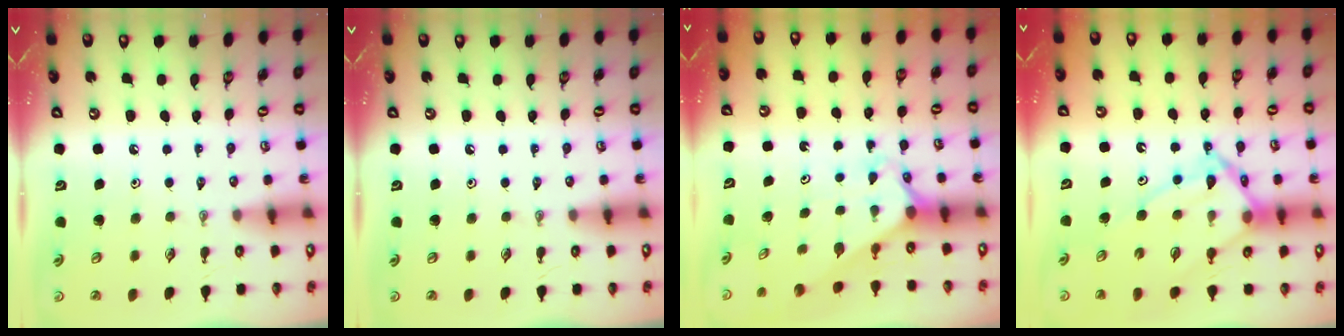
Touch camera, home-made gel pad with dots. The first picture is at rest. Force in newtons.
{"total": 0.0}
{"total": 2.2, "press": 2.2, "slide": 0.2}
{"total": 12.2, "press": 12.2, "slide": 0.7}